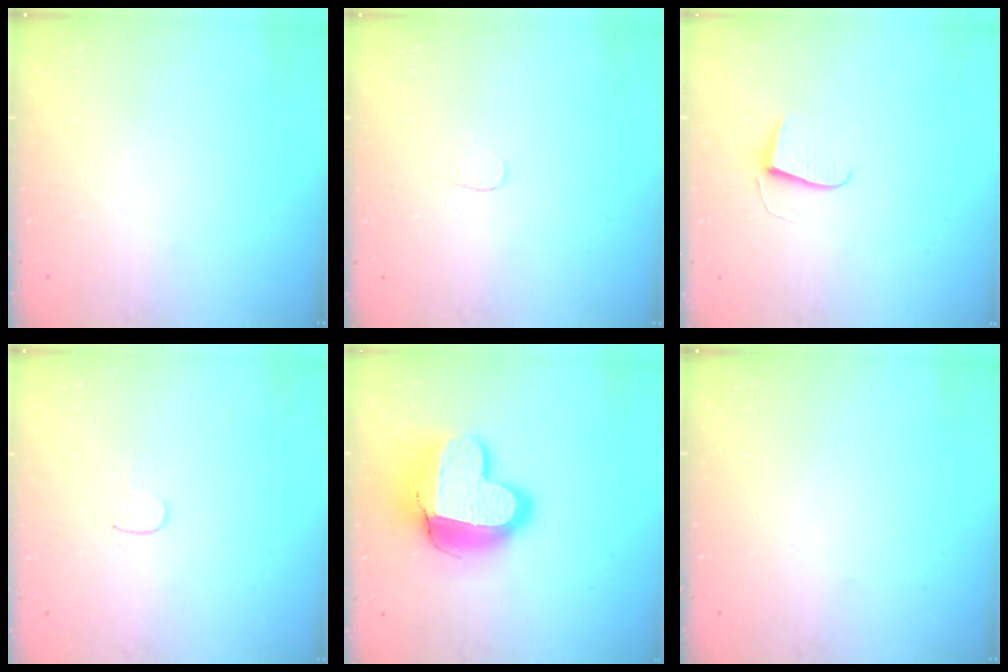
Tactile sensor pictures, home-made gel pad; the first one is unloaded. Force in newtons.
{"total": 3.0, "press": 3.0, "slide": 0.2}
{"total": 5.9, "press": 5.8, "slide": 0.6}
{"total": 3.7, "press": 3.7, "slide": 0.4}
{"total": 16.9, "press": 16.8, "slide": 1.4}
{"total": 0.0}